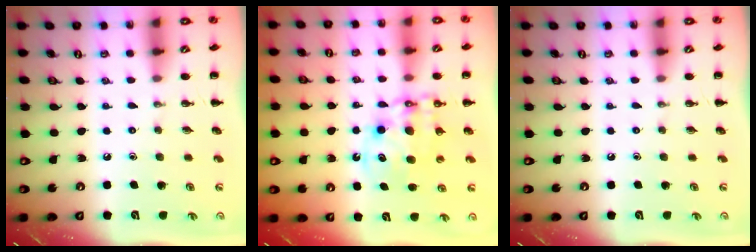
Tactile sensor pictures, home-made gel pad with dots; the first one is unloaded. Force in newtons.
{"total": 11.3, "press": 11.0, "slide": 2.6}
{"total": 0.0}